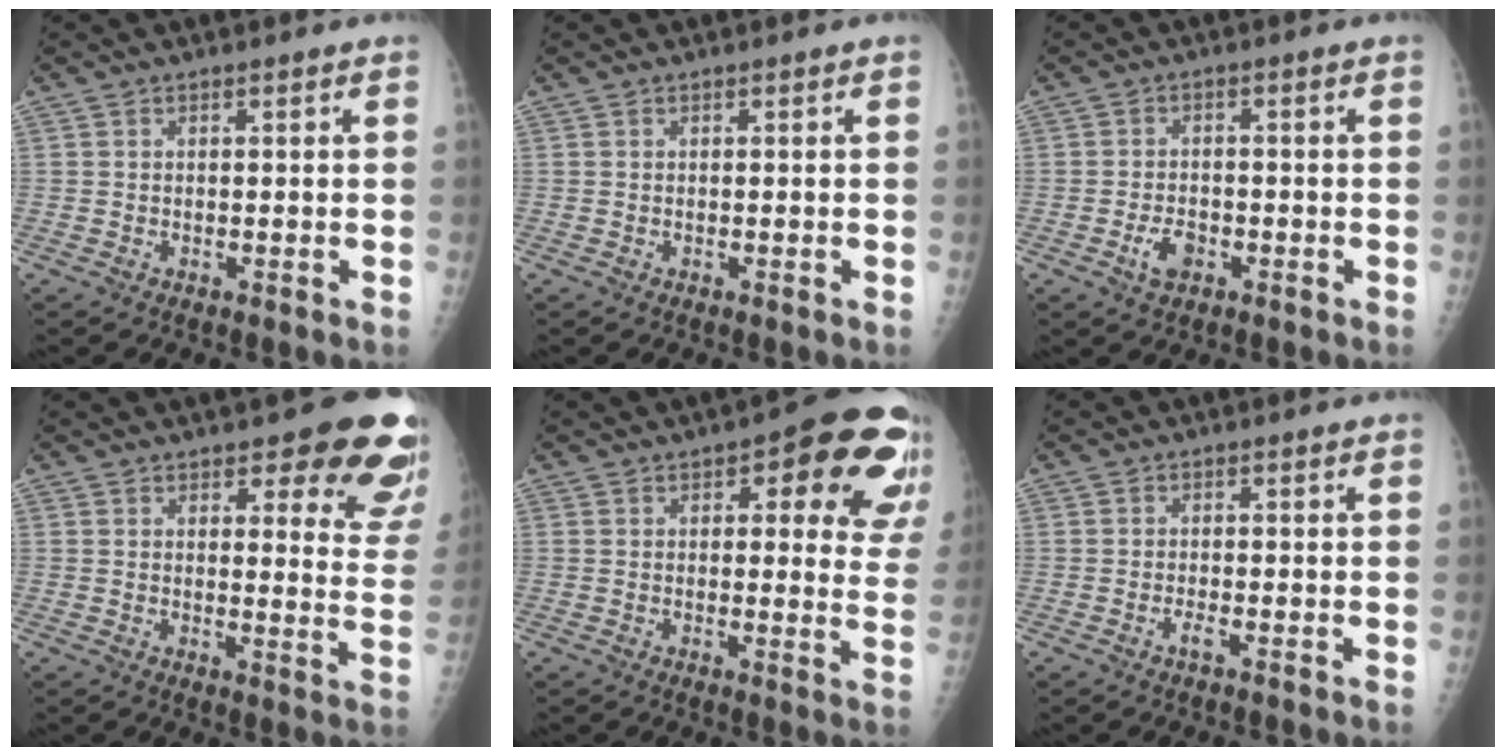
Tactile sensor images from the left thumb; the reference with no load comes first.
{"total": 0.0}
{"total": 3.9, "force": [-1.7, 2.4, 2.5], "torque": [-0.040, 0.009, -0.029]}
{"total": 14.6, "force": [10.3, 4.9, 9.2], "torque": [-0.057, -0.062, 0.103]}
{"total": 16.7, "force": [8.4, 6.8, 12.7], "torque": [-0.100, -0.029, 0.086]}
{"total": 1.3, "force": [-0.7, 0.2, 1.1], "torque": [-0.022, -0.001, -0.015]}